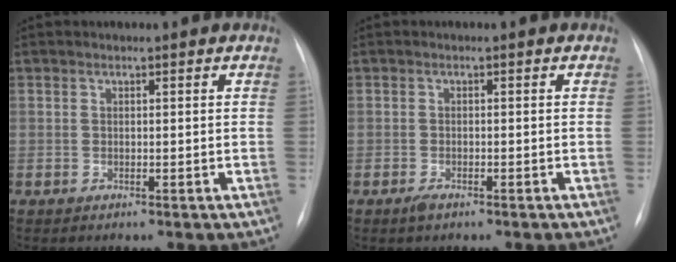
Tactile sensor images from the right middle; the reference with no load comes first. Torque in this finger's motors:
{"motor_torque": [-0.04, -0.02, 0.02, 0.01]}